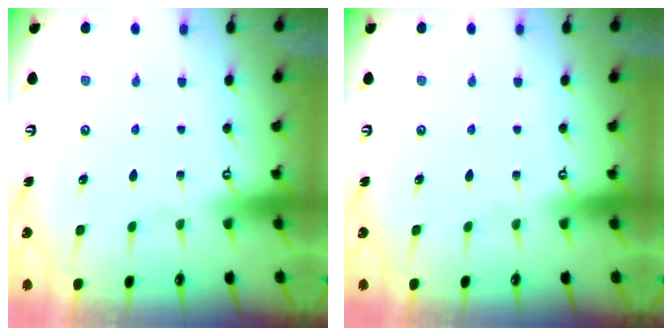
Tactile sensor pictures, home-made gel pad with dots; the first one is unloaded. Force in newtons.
{"total": 0.0}